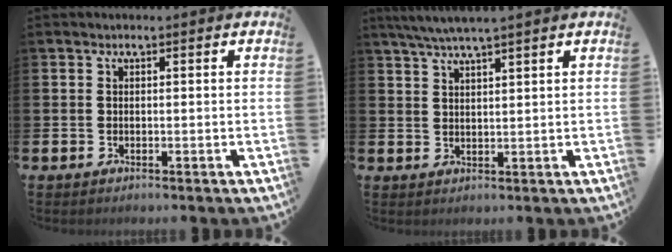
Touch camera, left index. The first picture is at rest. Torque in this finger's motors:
{"motor_torque": [-0.05, -0.55, 0.40, 0.21]}